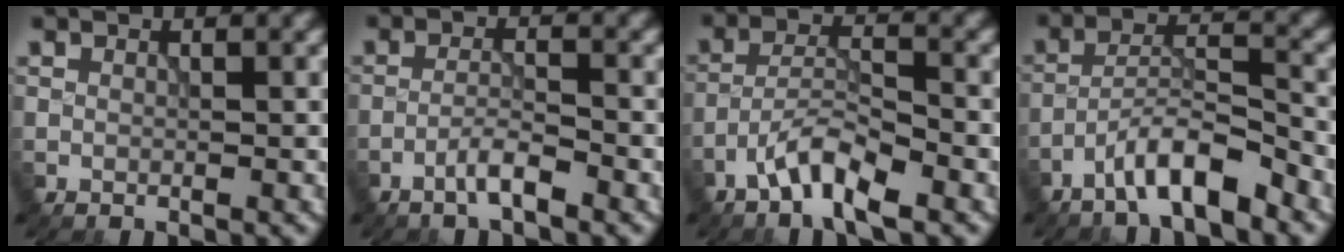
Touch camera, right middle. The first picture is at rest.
{"total": 2.4, "force": [-1.6, 0.2, 1.7], "torque": [-0.032, 0.009, -0.036]}
{"total": 4.4, "force": [-2.9, 1.1, 3.2], "torque": [-0.057, 0.009, -0.062]}
{"total": 5.2, "force": [-3.7, 0.9, 3.4], "torque": [-0.058, 0.012, -0.074]}